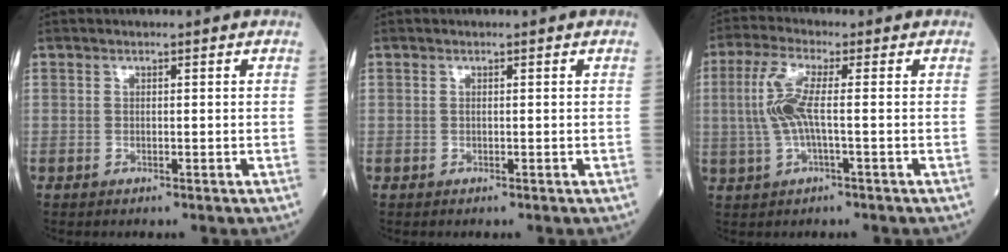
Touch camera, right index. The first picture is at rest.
{"total": 0.0}
{"total": 6.3, "force": [0.1, 0.9, 6.2], "torque": [-0.147, 0.008, -0.002]}